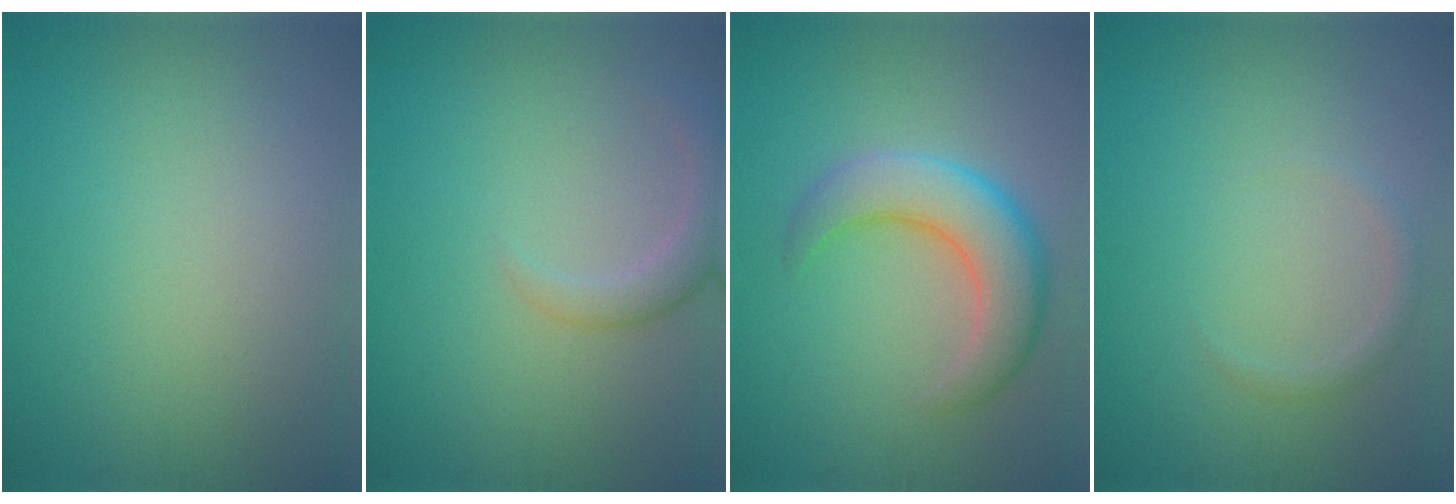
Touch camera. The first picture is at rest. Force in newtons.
{"total": 2.6, "press": 2.5, "slide": 0.4}
{"total": 6.2, "press": 6.2, "slide": 0.2}
{"total": 1.1, "press": 1.1, "slide": 0.1}